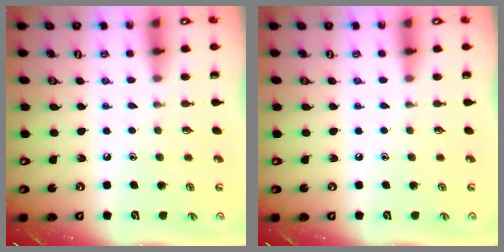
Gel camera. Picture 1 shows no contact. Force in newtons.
{"total": 0.0}